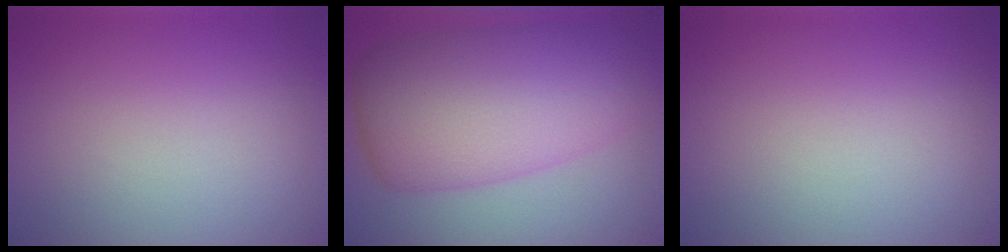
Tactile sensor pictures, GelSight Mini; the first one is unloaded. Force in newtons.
{"total": 10.6, "press": 10.6, "slide": 0.3}
{"total": 0.0}